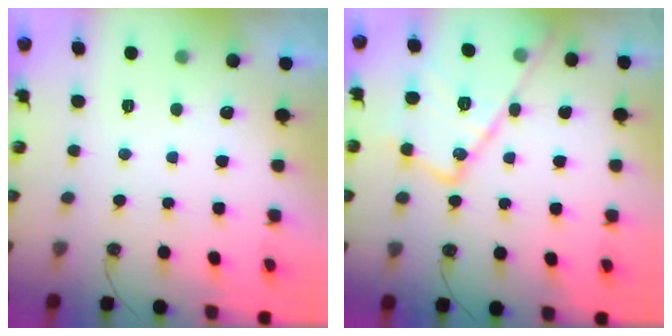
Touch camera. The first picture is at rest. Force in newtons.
{"total": 18.9, "press": 18.9, "slide": 0.9}